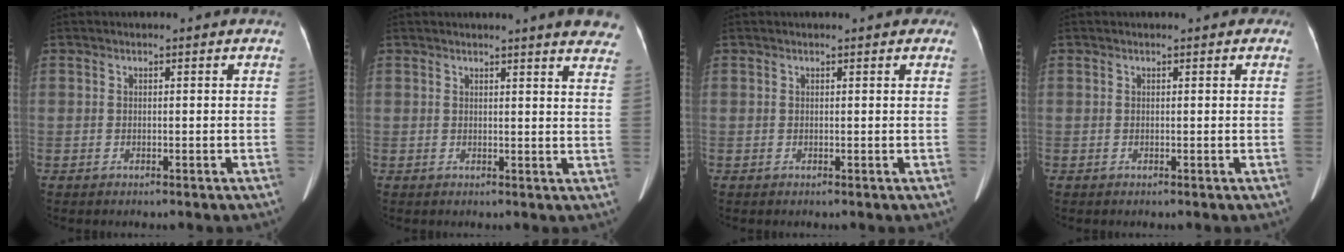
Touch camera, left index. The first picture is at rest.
{"total": 11.5, "force": [10.2, 1.0, 5.1], "torque": [-0.039, -0.031, 0.090]}
{"total": 3.0, "force": [2.4, 1.1, 1.5], "torque": [-0.016, 0.014, 0.016]}
{"total": 1.4, "force": [1.0, 0.7, 0.8], "torque": [-0.006, 0.011, 0.004]}